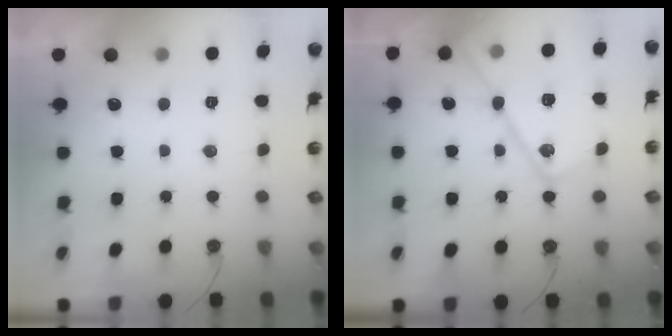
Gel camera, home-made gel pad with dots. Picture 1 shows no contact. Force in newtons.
{"total": 19.6, "press": 19.5, "slide": 1.7}